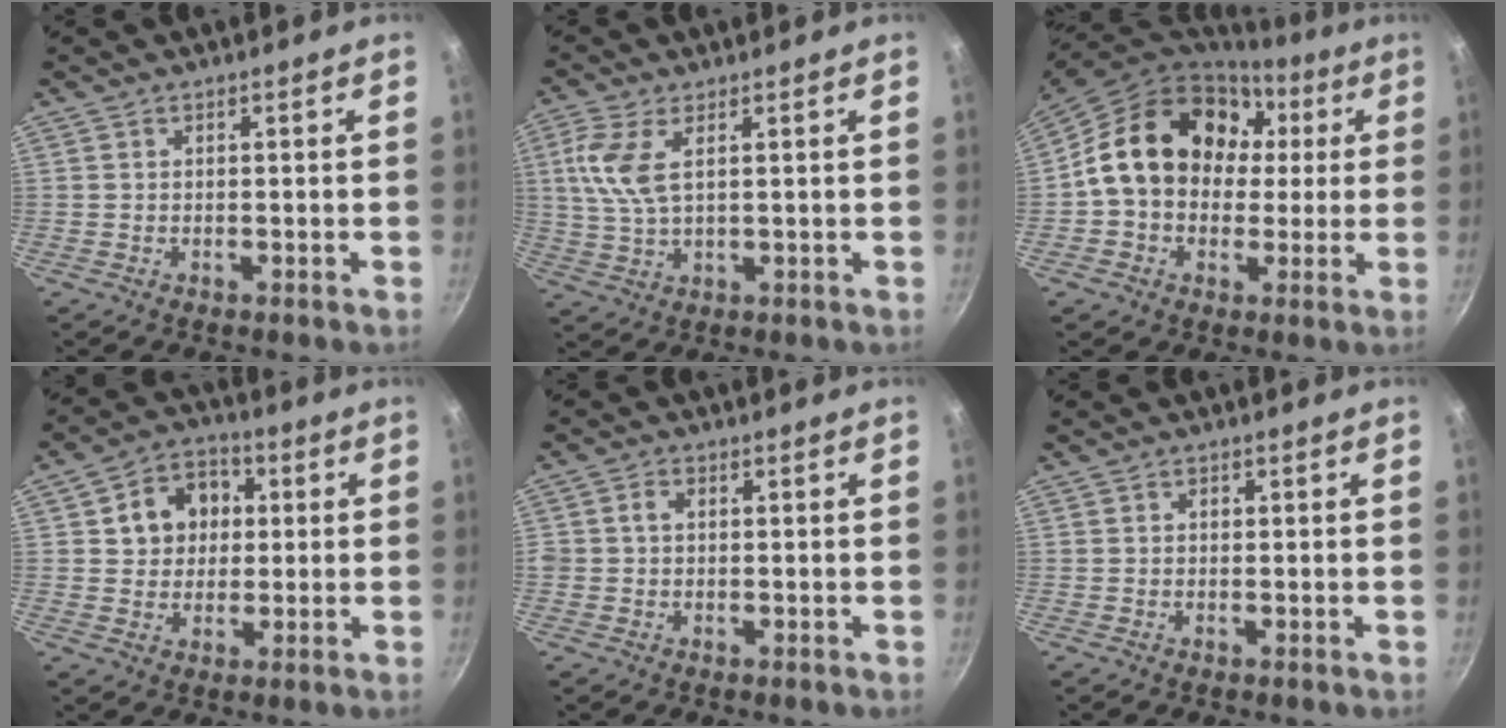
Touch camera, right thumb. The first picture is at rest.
{"total": 7.7, "force": [2.2, 3.5, 6.5], "torque": [-0.143, 0.002, 0.046]}
{"total": 20.1, "force": [3.4, 15.9, 11.9], "torque": [-0.171, 0.040, 0.049]}
{"total": 10.1, "force": [2.1, 8.5, 5.0], "torque": [-0.045, 0.011, 0.024]}
{"total": 2.4, "force": [0.2, 2.0, 1.3], "torque": [-0.014, 0.007, 0.001]}
{"total": 0.9, "force": [0.1, 0.8, 0.4], "torque": [-0.005, 0.004, 0.002]}